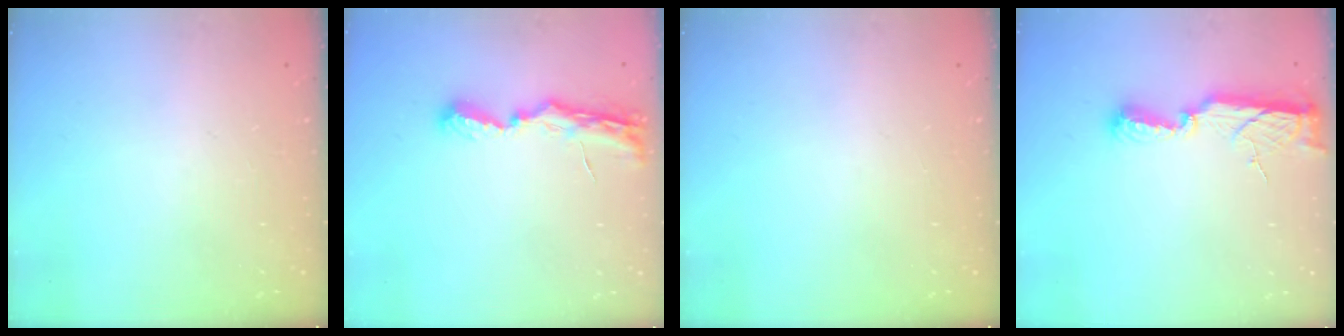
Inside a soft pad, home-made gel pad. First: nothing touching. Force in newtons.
{"total": 7.5, "press": 7.5, "slide": 0.4}
{"total": 0.0}
{"total": 9.5, "press": 9.2, "slide": 2.7}